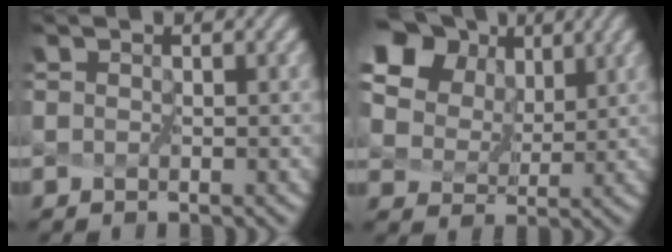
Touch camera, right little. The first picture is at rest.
{"total": 12.1, "force": [7.2, 8.0, 5.4], "torque": [-0.148, 0.018, 0.164]}